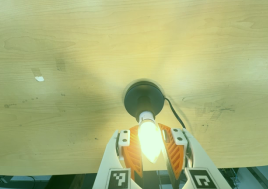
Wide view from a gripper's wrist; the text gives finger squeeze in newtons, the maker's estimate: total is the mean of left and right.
{"total": 15.4, "left": 15.2, "right": 15.7}